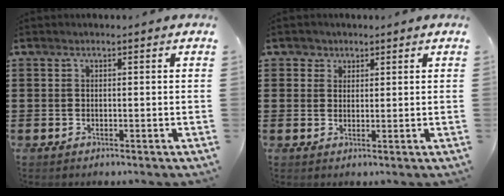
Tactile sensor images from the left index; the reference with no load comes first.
{"total": 2.1, "force": [1.3, 1.6, -0.1], "torque": [0.000, 0.005, 0.023]}